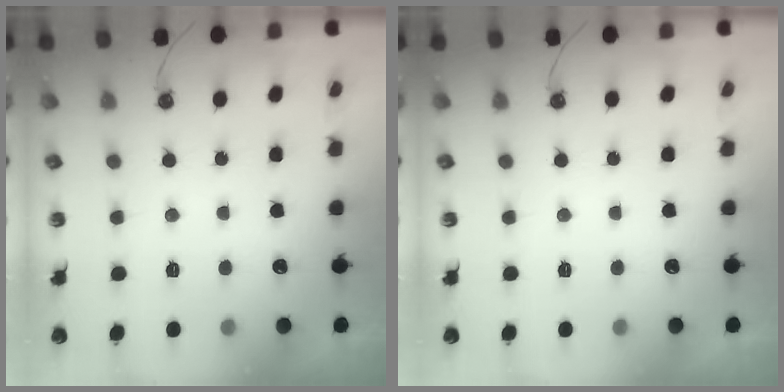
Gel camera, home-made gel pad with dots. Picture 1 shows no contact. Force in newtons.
{"total": 0.0}